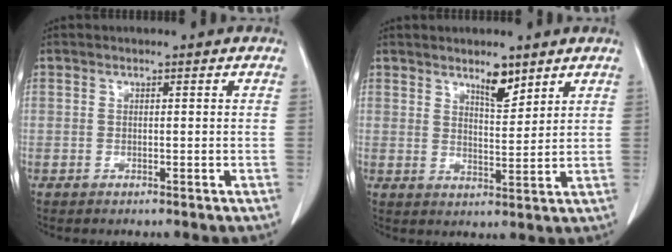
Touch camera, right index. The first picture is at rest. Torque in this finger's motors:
{"motor_torque": [0.18, 0.16, 0.06, 0.04]}